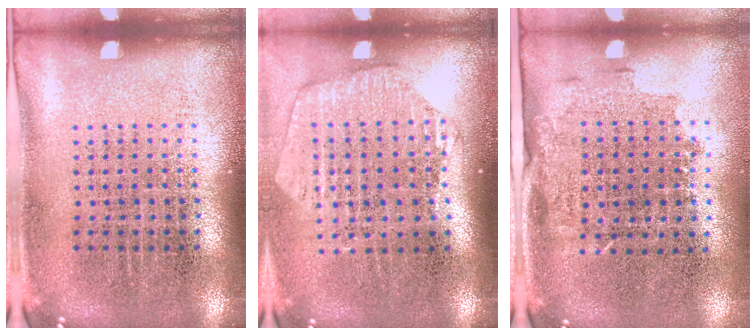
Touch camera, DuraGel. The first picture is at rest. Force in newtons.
{"total": 1.8, "press": 1.7, "slide": 0.6}
{"total": 1.5, "press": 1.2, "slide": 1.0}